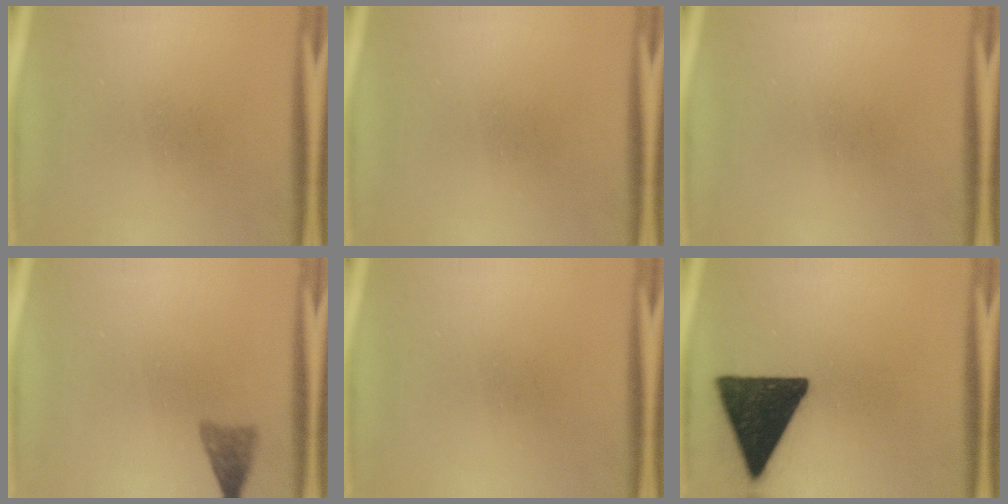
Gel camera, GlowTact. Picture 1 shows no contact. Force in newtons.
{"total": 0.0}
{"total": 0.0}
{"total": 2.4}
{"total": 0.0}
{"total": 17.0}